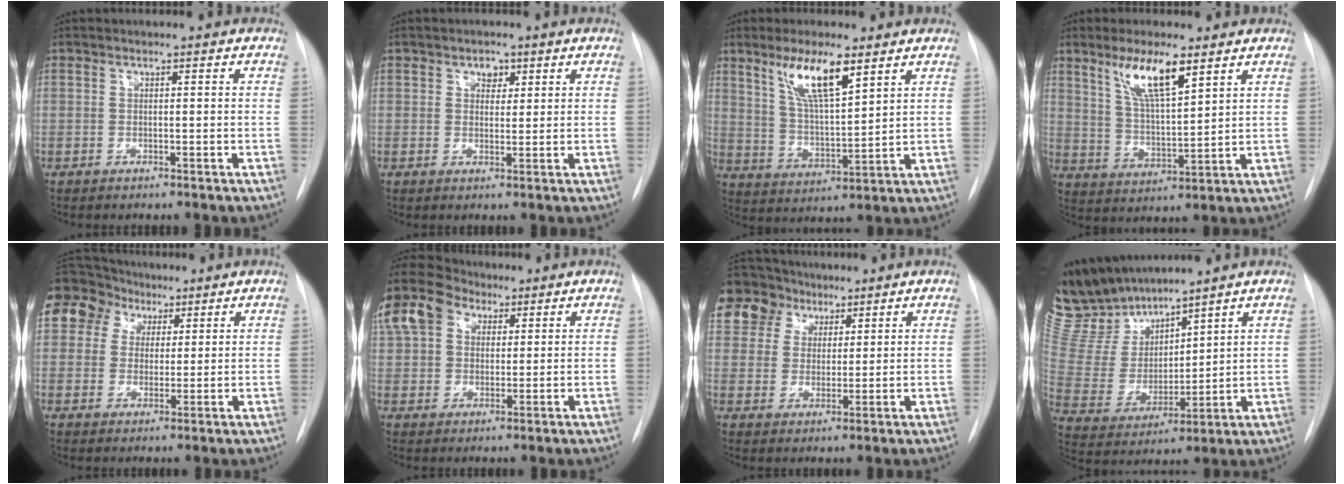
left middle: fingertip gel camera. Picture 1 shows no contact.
{"total": 2.3, "force": [1.2, 1.6, 1.2], "torque": [-0.016, 0.001, 0.018]}
{"total": 9.7, "force": [5.8, 1.5, 7.7], "torque": [-0.150, -0.004, 0.110]}
{"total": 9.1, "force": [5.5, 1.3, 7.1], "torque": [-0.140, -0.005, 0.105]}
{"total": 12.6, "force": [6.3, 10.3, 3.7], "torque": [-0.101, 0.061, 0.119]}
{"total": 21.0, "force": [11.3, 14.7, 9.8], "torque": [-0.295, 0.099, 0.217]}
{"total": 12.6, "force": [8.1, 9.2, 2.9], "torque": [-0.071, 0.048, 0.155]}
{"total": 14.6, "force": [13.4, 4.0, 4.3], "torque": [-0.099, 0.004, 0.277]}